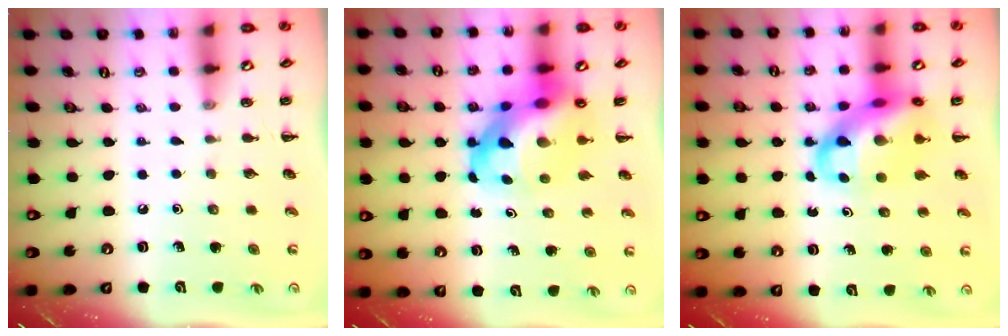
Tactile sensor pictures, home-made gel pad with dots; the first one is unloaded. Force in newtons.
{"total": 13.8, "press": 13.3, "slide": 3.6}
{"total": 14.8, "press": 14.3, "slide": 3.6}